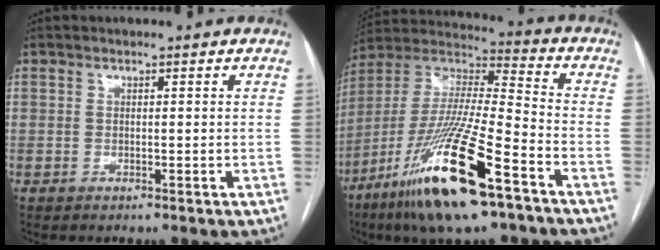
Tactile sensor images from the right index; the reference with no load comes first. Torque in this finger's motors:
{"motor_torque": [1.97, -0.17, 1.05, 0.15]}